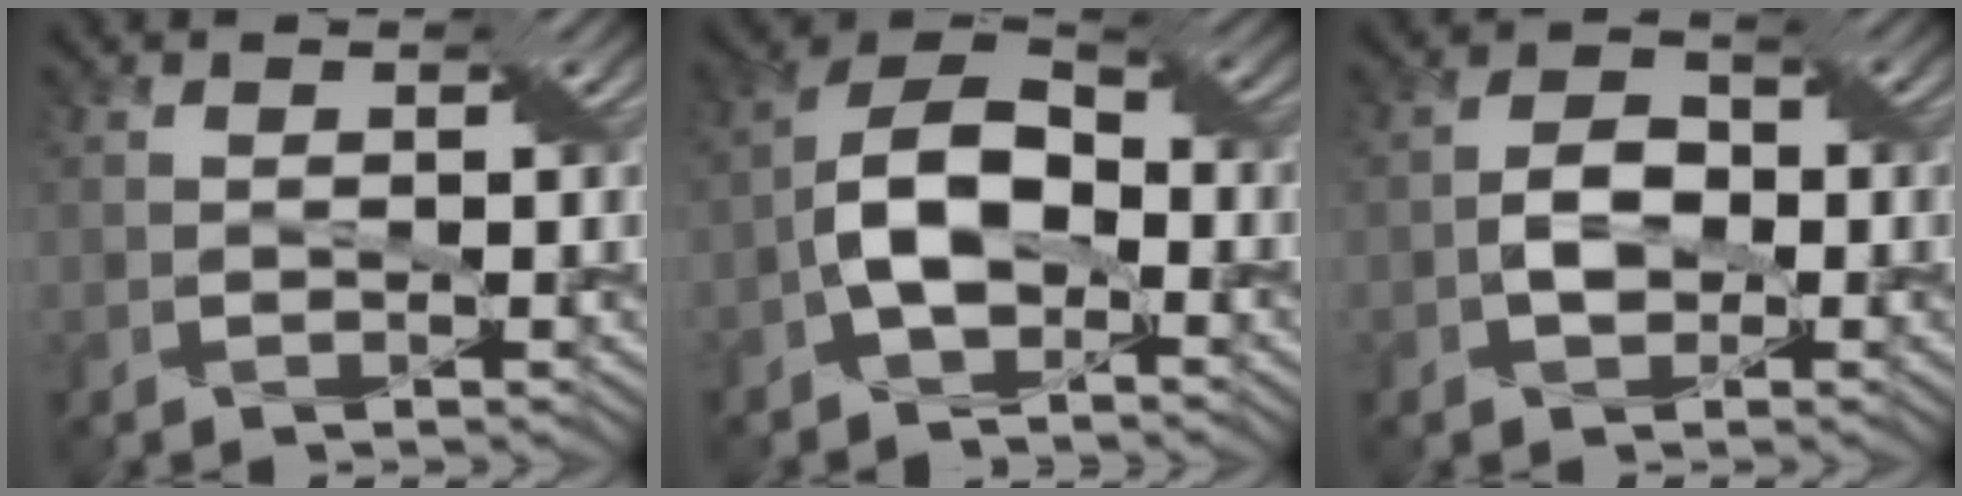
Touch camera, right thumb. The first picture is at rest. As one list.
[{"total": 8.0, "force": [-2.4, 4.7, 6.0], "torque": [-0.122, 0.011, -0.057]}, {"total": 3.5, "force": [-1.1, 2.5, 2.2], "torque": [-0.035, 0.004, -0.024]}]